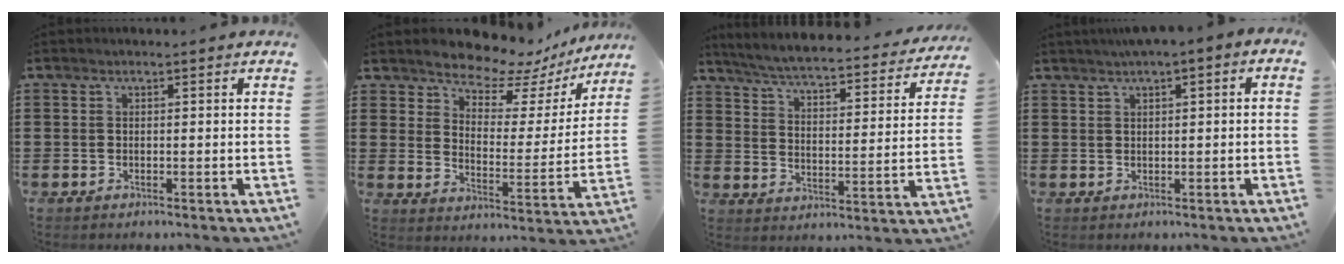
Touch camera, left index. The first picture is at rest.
{"total": 7.3, "force": [6.9, 1.6, 1.5], "torque": [-0.051, -0.058, 0.118]}
{"total": 4.9, "force": [4.7, -0.2, 1.5], "torque": [-0.055, -0.036, 0.073]}
{"total": 1.3, "force": [0.2, 0.2, 1.2], "torque": [-0.022, 0.002, 0.003]}